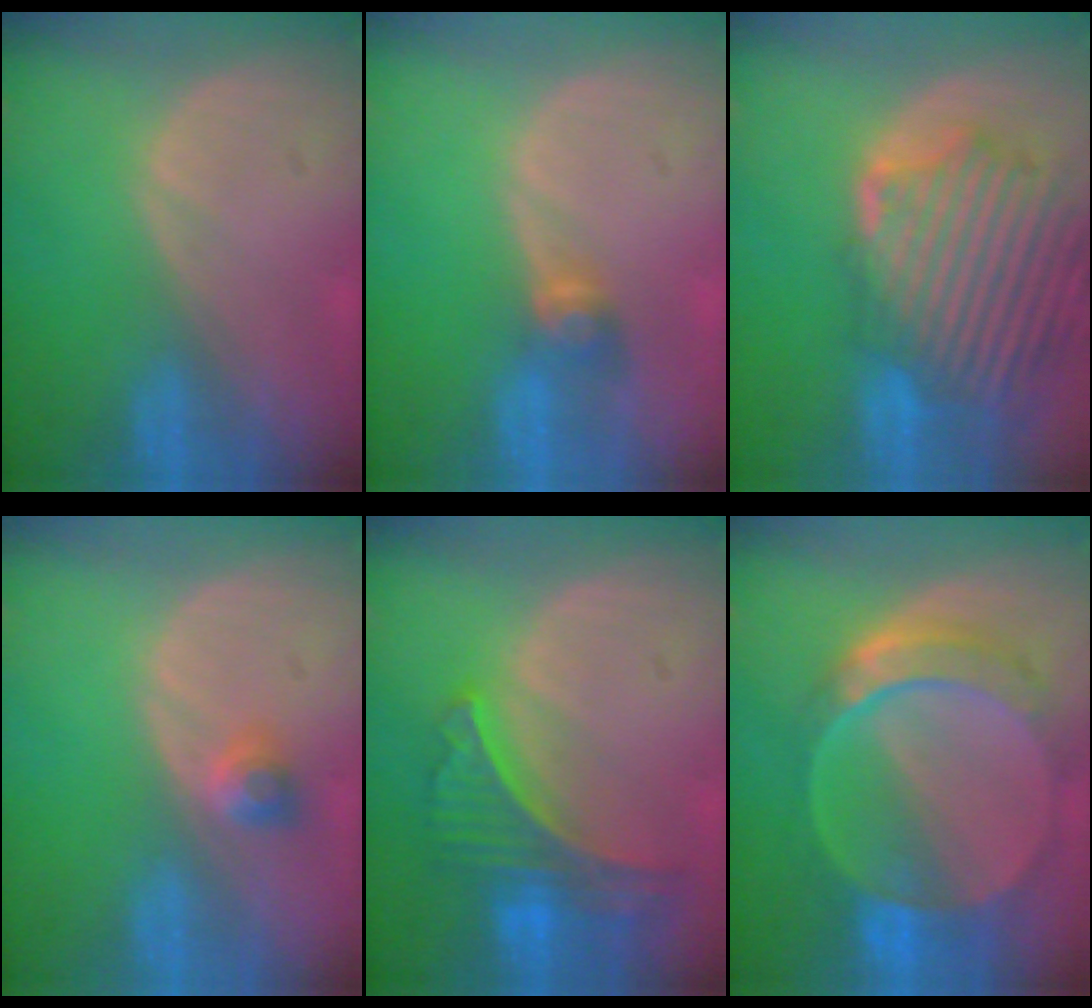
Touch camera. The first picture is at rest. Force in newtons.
{"total": 2.6, "press": 2.5, "slide": 0.6}
{"total": 13.2, "press": 11.5, "slide": 6.4}
{"total": 2.4, "press": 2.0, "slide": 1.3}
{"total": 7.9, "press": 7.0, "slide": 3.7}
{"total": 9.8, "press": 8.4, "slide": 5.0}